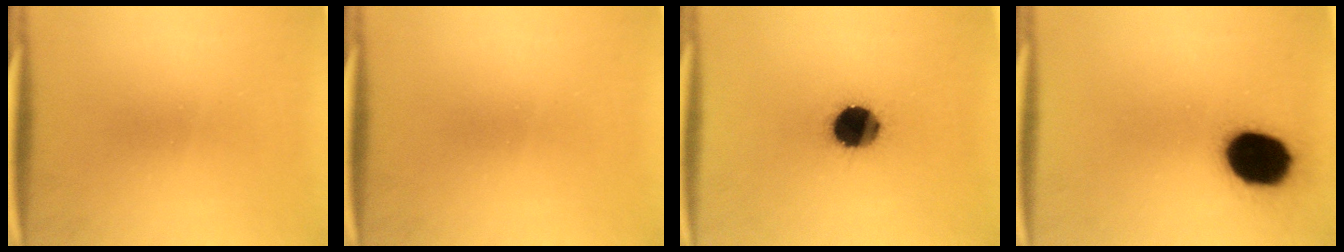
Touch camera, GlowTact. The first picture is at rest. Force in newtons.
{"total": 0.0}
{"total": 14.1}
{"total": 16.8}